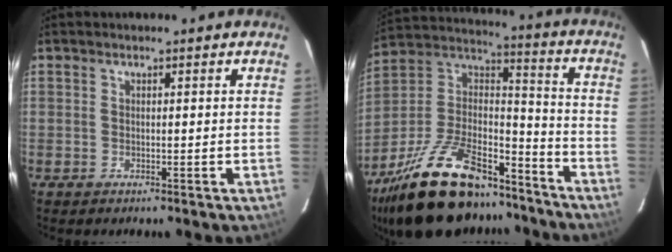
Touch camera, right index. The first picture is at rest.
{"total": 28.5, "force": [-20.8, 11.3, 15.9], "torque": [-0.311, 0.011, -0.327]}